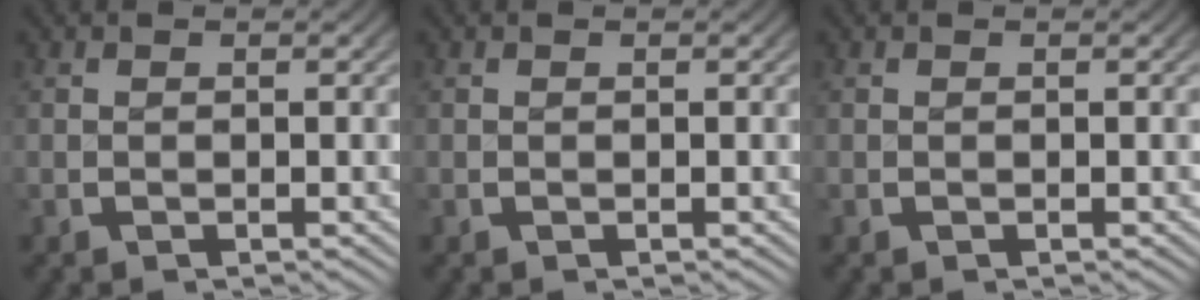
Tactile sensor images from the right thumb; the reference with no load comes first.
{"total": 0.0}
{"total": 0.0}